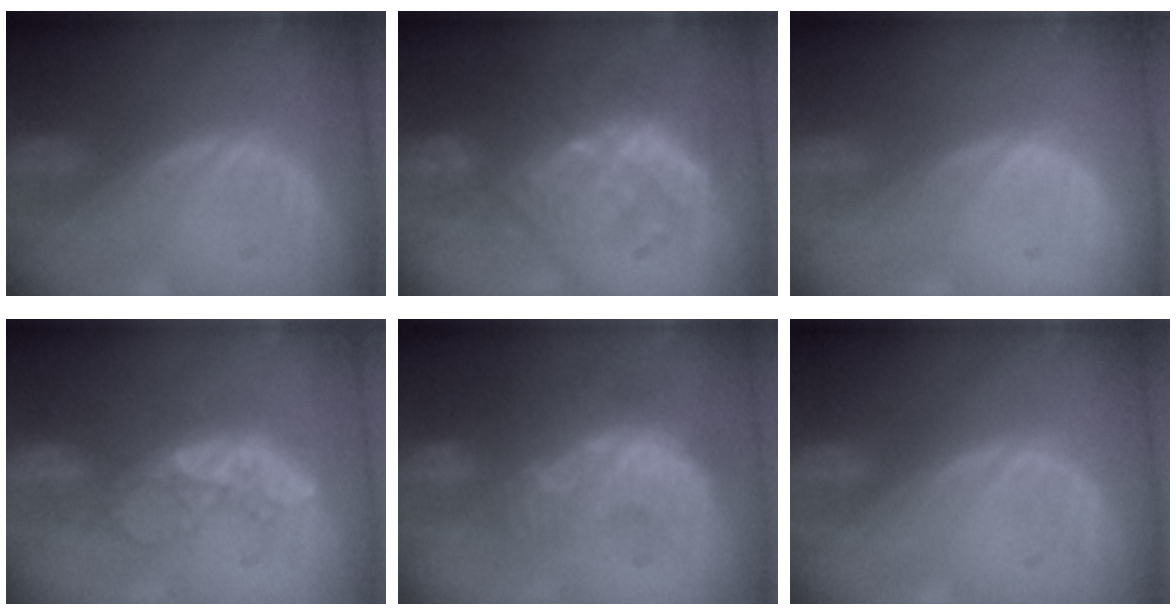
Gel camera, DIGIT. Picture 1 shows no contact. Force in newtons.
{"total": 9.0, "press": 8.6, "slide": 2.4}
{"total": 0.0}
{"total": 5.6, "press": 5.4, "slide": 1.6}
{"total": 9.4, "press": 8.4, "slide": 4.1}
{"total": 0.0}